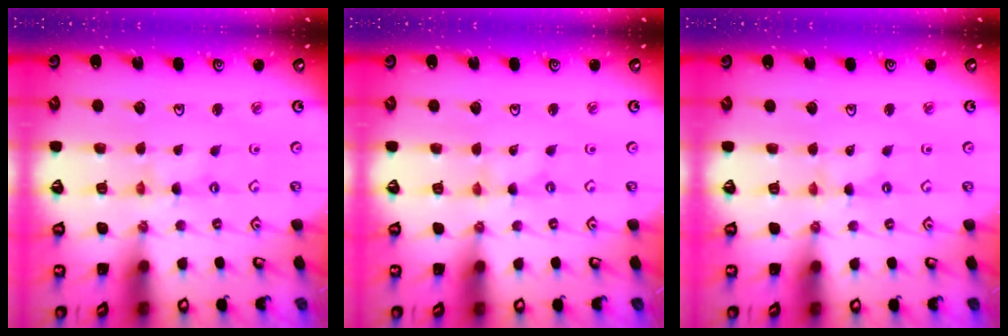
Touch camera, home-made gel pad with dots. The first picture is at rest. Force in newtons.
{"total": 0.0}
{"total": 0.0}